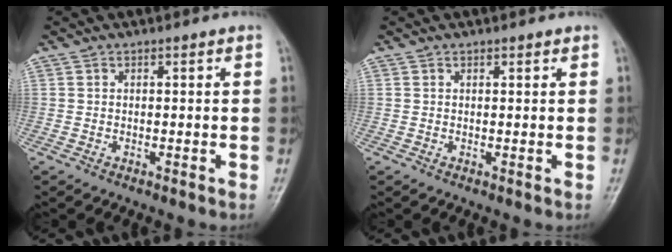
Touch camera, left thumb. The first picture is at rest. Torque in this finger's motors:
{"motor_torque": [-0.31, -0.01, -0.17, 0.02, 0.02]}